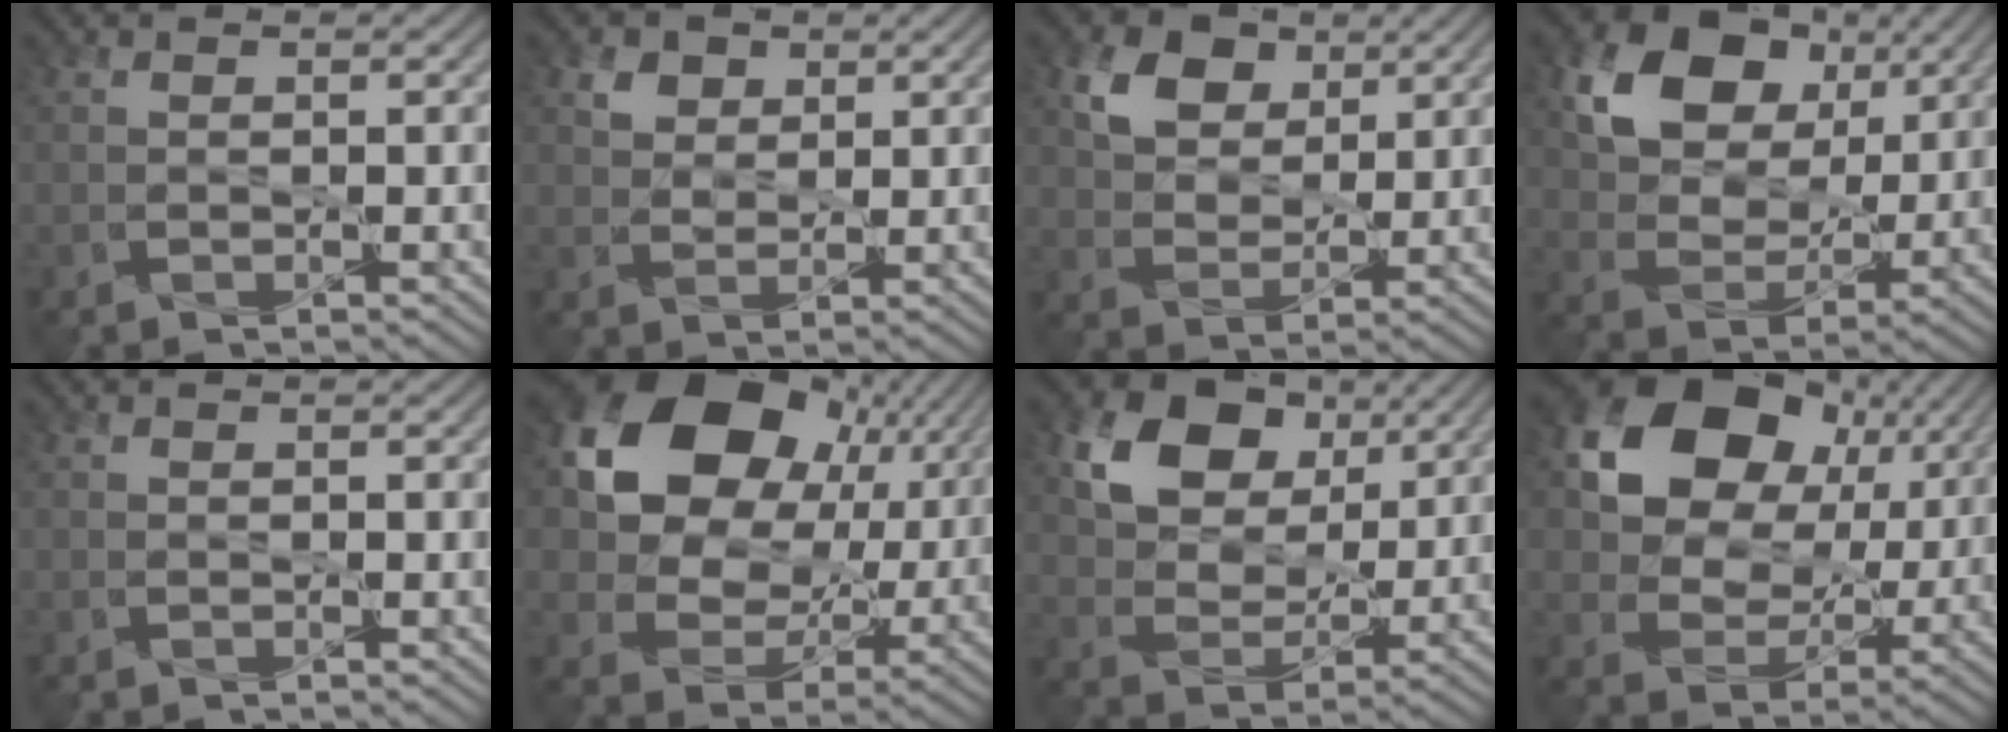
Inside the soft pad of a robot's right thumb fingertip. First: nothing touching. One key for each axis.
{"total": 3.1, "fx": 2.0, "fy": 2.3, "fz": 0.5, "tx": -0.017, "ty": 0.000, "tz": 0.035}
{"total": 5.9, "fx": 3.5, "fy": 4.1, "fz": 2.3, "tx": -0.054, "ty": 0.003, "tz": 0.063}
{"total": 12.4, "fx": 6.3, "fy": 8.6, "fz": 6.3, "tx": -0.134, "ty": 0.020, "tz": 0.117}
{"total": 0.0}
{"total": 17.1, "fx": 6.2, "fy": 12.9, "fz": 9.4, "tx": -0.188, "ty": 0.030, "tz": 0.113}
{"total": 11.2, "fx": 6.0, "fy": 7.7, "fz": 5.5, "tx": -0.120, "ty": 0.013, "tz": 0.103}
{"total": 15.2, "fx": 6.4, "fy": 11.3, "fz": 7.9, "tx": -0.162, "ty": 0.025, "tz": 0.119}